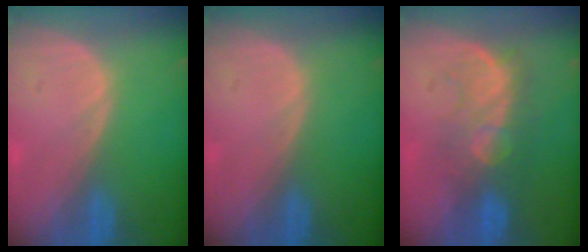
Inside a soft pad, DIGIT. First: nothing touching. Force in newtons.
{"total": 0.0}
{"total": 8.0, "press": 7.8, "slide": 1.9}